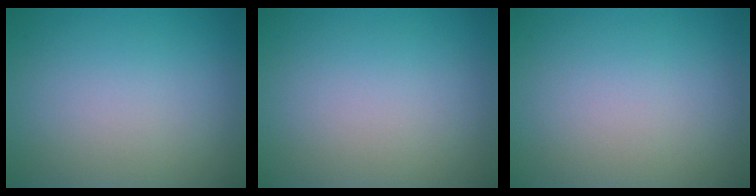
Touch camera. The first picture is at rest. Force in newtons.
{"total": 0.0}
{"total": 0.0}